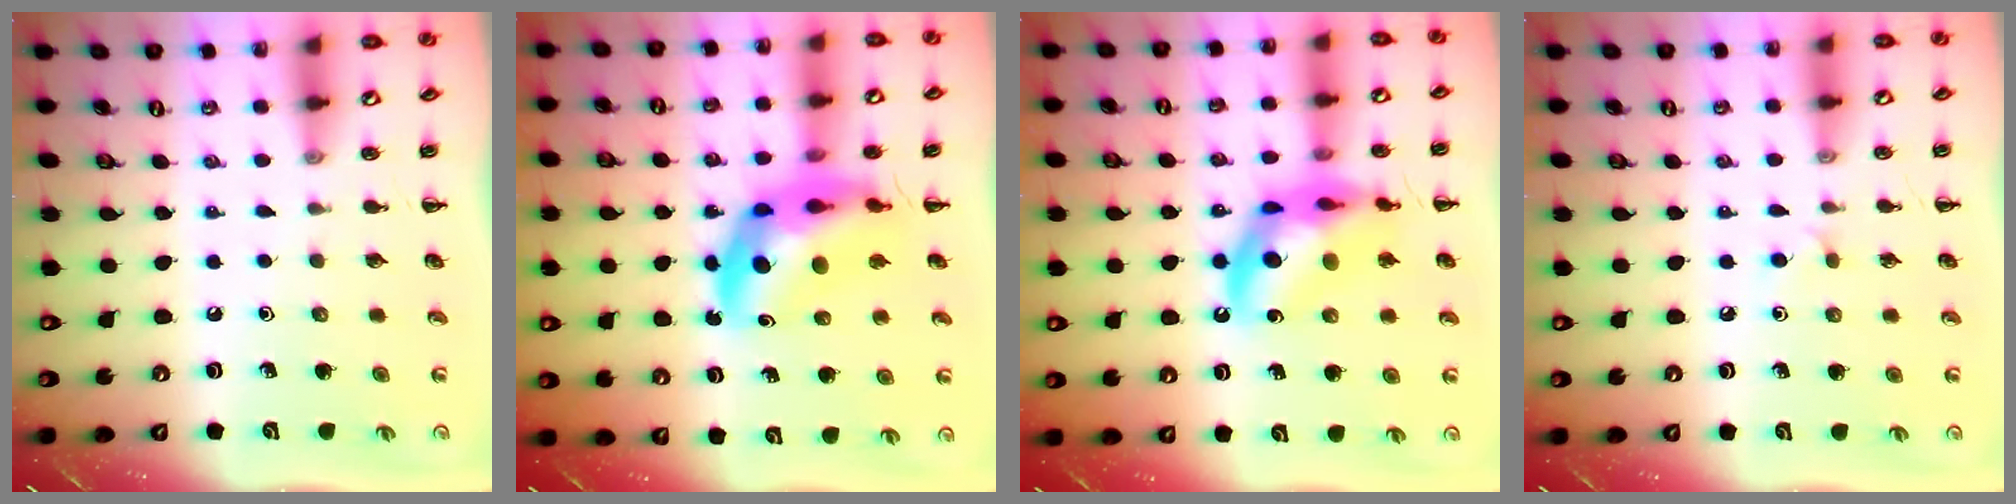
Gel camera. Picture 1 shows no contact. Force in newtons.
{"total": 13.2, "press": 12.7, "slide": 3.7}
{"total": 16.1, "press": 15.6, "slide": 3.8}
{"total": 3.9, "press": 3.7, "slide": 1.3}